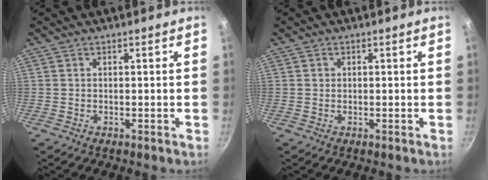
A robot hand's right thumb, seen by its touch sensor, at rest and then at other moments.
{"total": 0.8, "force": [0.1, 0.7, 0.2], "torque": [0.002, 0.001, 0.001]}